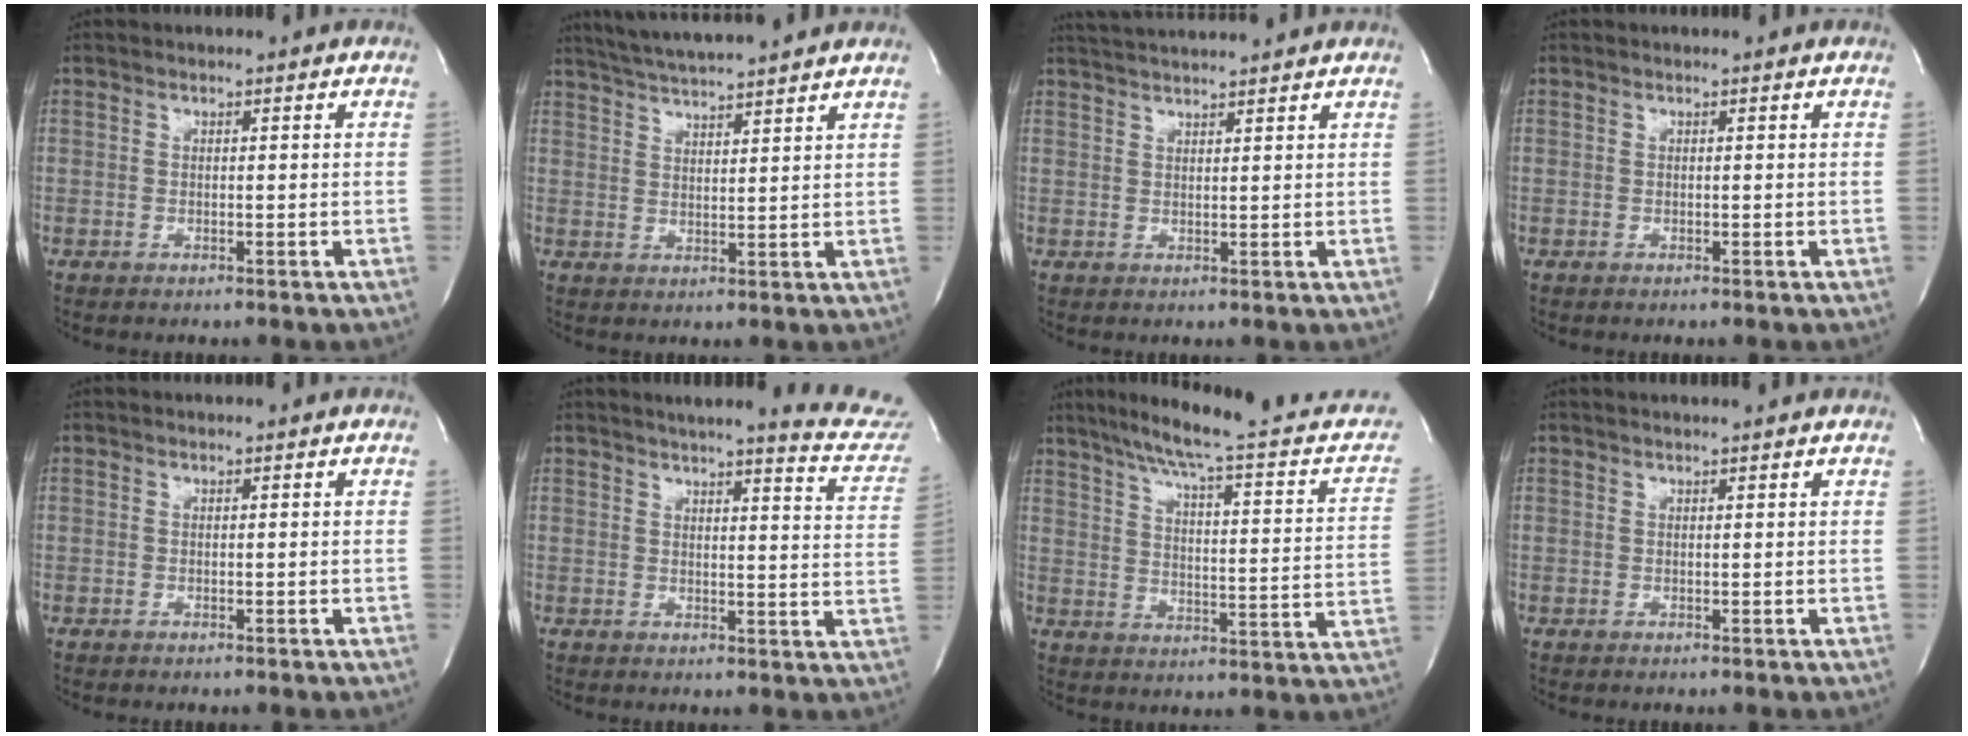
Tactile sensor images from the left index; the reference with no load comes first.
{"total": 10.5, "force": [9.6, -0.3, 4.3], "torque": [-0.083, 0.020, 0.144]}
{"total": 7.8, "force": [7.4, -0.4, 2.6], "torque": [-0.051, 0.025, 0.109]}
{"total": 0.0}
{"total": 0.0}
{"total": 15.0, "force": [14.0, 0.7, 5.5], "torque": [-0.063, -0.066, 0.143]}
{"total": 22.3, "force": [18.3, 2.4, 12.5], "torque": [-0.183, -0.013, 0.231]}
{"total": 3.0, "force": [2.8, -0.1, 1.1], "torque": [-0.015, 0.014, 0.034]}